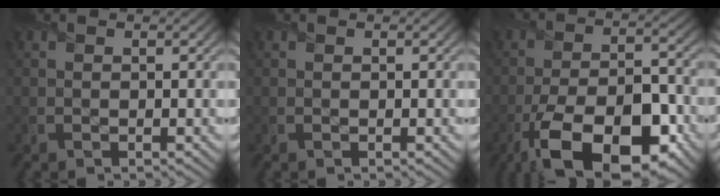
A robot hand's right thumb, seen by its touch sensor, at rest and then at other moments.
{"total": 0.0}
{"total": 14.7, "force": [-8.4, 5.7, 10.6], "torque": [-0.191, -0.005, -0.150]}